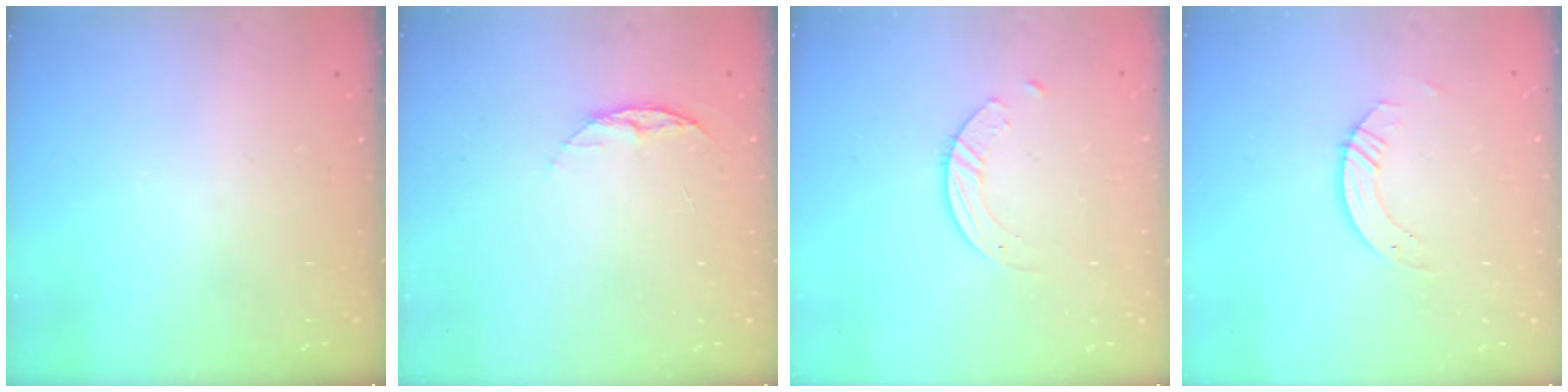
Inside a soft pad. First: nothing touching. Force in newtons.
{"total": 6.4, "press": 6.3, "slide": 0.7}
{"total": 4.5, "press": 4.5, "slide": 0.3}
{"total": 3.4, "press": 3.4, "slide": 0.1}